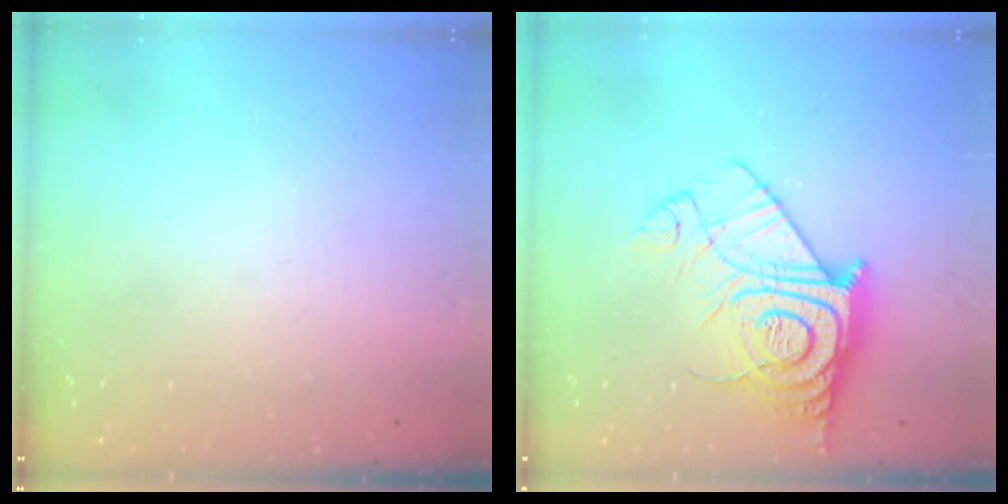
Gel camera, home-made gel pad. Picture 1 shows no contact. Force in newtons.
{"total": 16.1, "press": 16.1, "slide": 1.1}